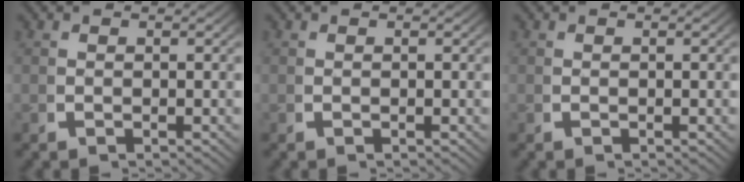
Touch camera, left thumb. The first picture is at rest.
{"total": 0.0}
{"total": 0.0}